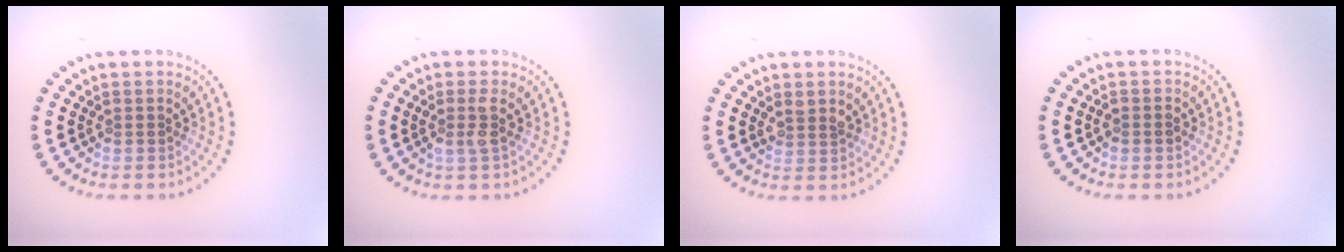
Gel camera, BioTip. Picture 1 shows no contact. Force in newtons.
{"total": 1.6, "press": 1.3, "slide": 1.0}
{"total": 1.3, "press": 1.2, "slide": 0.6}
{"total": 0.9, "press": 0.9, "slide": 0.3}